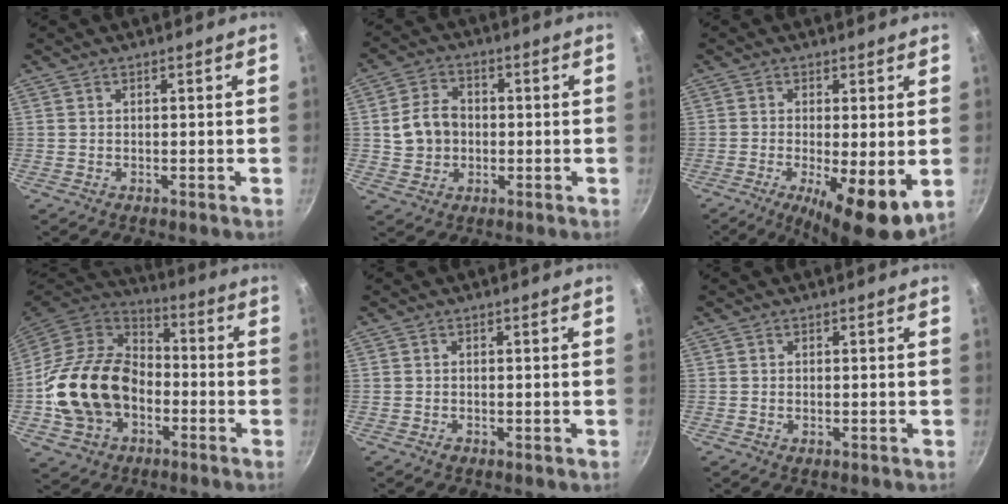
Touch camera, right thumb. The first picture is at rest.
{"total": 8.1, "force": [-0.1, 6.7, 4.6], "torque": [-0.062, 0.019, -0.006]}
{"total": 10.5, "force": [-2.1, 3.0, 9.8], "torque": [-0.153, -0.011, -0.027]}
{"total": 21.6, "force": [-4.5, 15.9, 13.9], "torque": [-0.237, 0.046, -0.086]}
{"total": 0.8, "force": [-0.3, 0.5, 0.4], "torque": [-0.006, 0.001, -0.007]}
{"total": 0.6, "force": [0.0, 0.4, 0.5], "torque": [-0.009, -0.001, -0.001]}